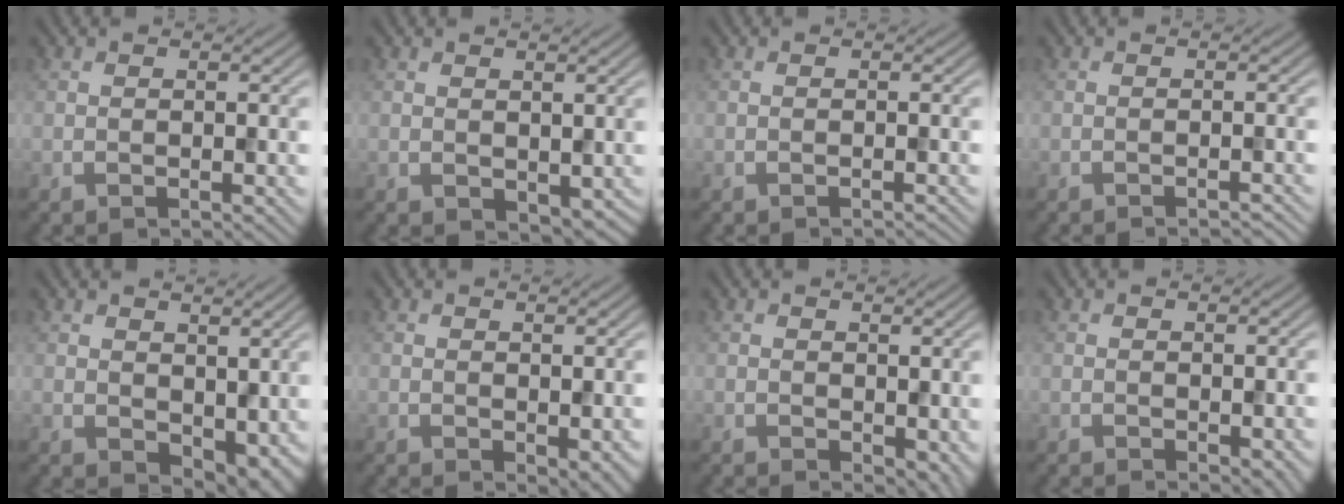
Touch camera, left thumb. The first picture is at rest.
{"total": 2.0, "force": [0.6, 1.3, 1.3], "torque": [-0.025, -0.010, 0.017]}
{"total": 0.6, "force": [-0.5, 0.0, 0.2], "torque": [0.000, 0.002, -0.011]}
{"total": 1.3, "force": [-1.1, 0.2, 0.7], "torque": [0.002, 0.003, -0.020]}
{"total": 5.6, "force": [1.5, 3.8, 3.9], "torque": [-0.072, -0.020, 0.036]}
{"total": 2.5, "force": [-0.3, 1.4, 2.0], "torque": [-0.029, -0.008, -0.001]}
{"total": 3.2, "force": [-0.2, 2.1, 2.5], "torque": [-0.035, -0.014, 0.002]}
{"total": 1.7, "force": [-0.4, 0.9, 1.4], "torque": [-0.020, -0.010, -0.002]}